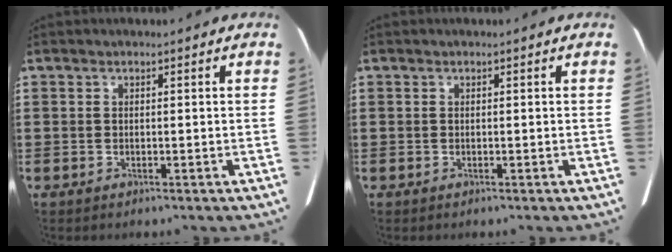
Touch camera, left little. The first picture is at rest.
{"total": 0.0}